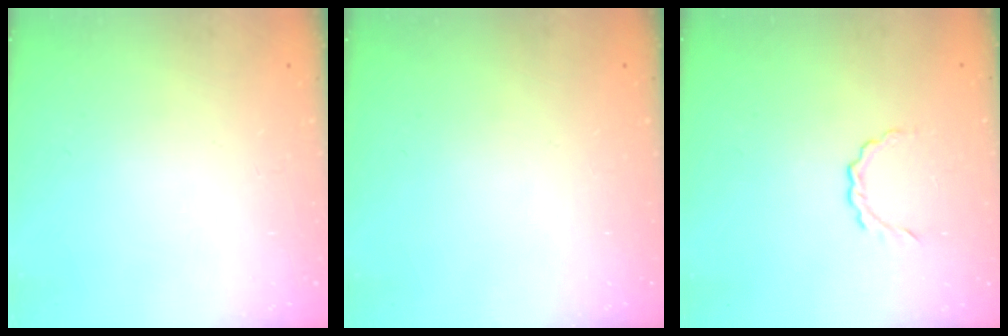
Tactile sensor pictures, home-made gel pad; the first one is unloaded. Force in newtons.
{"total": 0.0}
{"total": 3.2, "press": 3.0, "slide": 1.0}